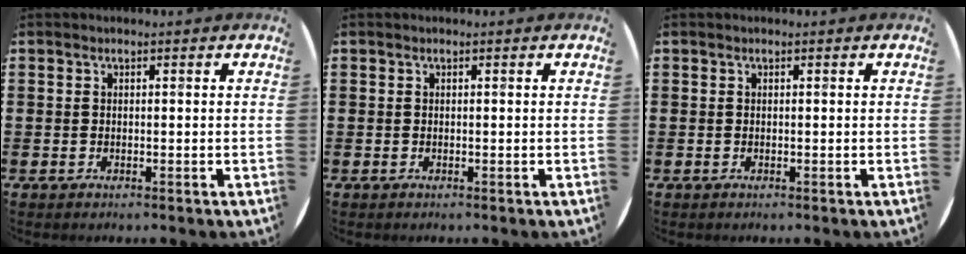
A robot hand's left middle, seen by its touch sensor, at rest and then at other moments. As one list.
[{"total": 0.0}, {"total": 0.0}]